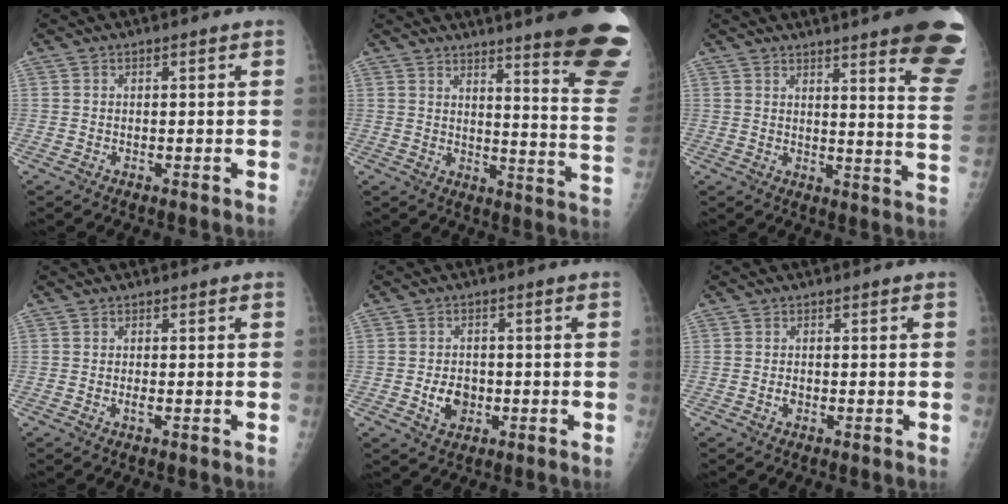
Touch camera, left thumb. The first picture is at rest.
{"total": 22.4, "force": [16.8, 1.9, 14.7], "torque": [-0.161, -0.134, 0.200]}
{"total": 19.5, "force": [13.5, 2.1, 14.0], "torque": [-0.150, -0.080, 0.152]}
{"total": 0.7, "force": [-0.2, 0.1, 0.7], "torque": [-0.012, -0.001, -0.004]}
{"total": 4.8, "force": [-1.1, 3.6, 2.9], "torque": [-0.035, 0.005, -0.015]}
{"total": 1.0, "force": [-0.4, 0.7, 0.6], "torque": [-0.008, 0.002, -0.006]}